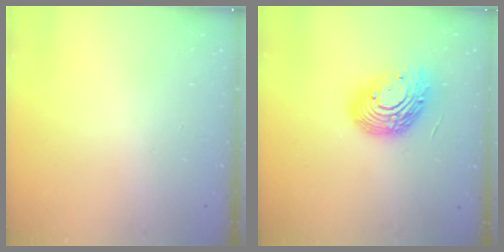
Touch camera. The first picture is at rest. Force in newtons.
{"total": 15.7, "press": 15.7, "slide": 1.1}